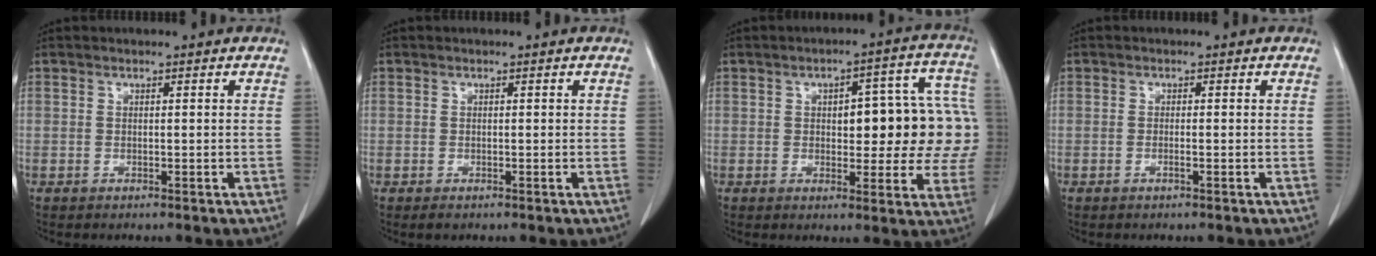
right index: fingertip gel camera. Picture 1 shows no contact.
{"total": 0.9, "force": [-0.4, 0.6, 0.4], "torque": [-0.004, 0.001, -0.004]}
{"total": 14.4, "force": [0.7, 5.7, 13.2], "torque": [-0.151, 0.042, 0.013]}
{"total": 0.7, "force": [-0.2, -0.1, 0.6], "torque": [-0.011, 0.002, -0.002]}